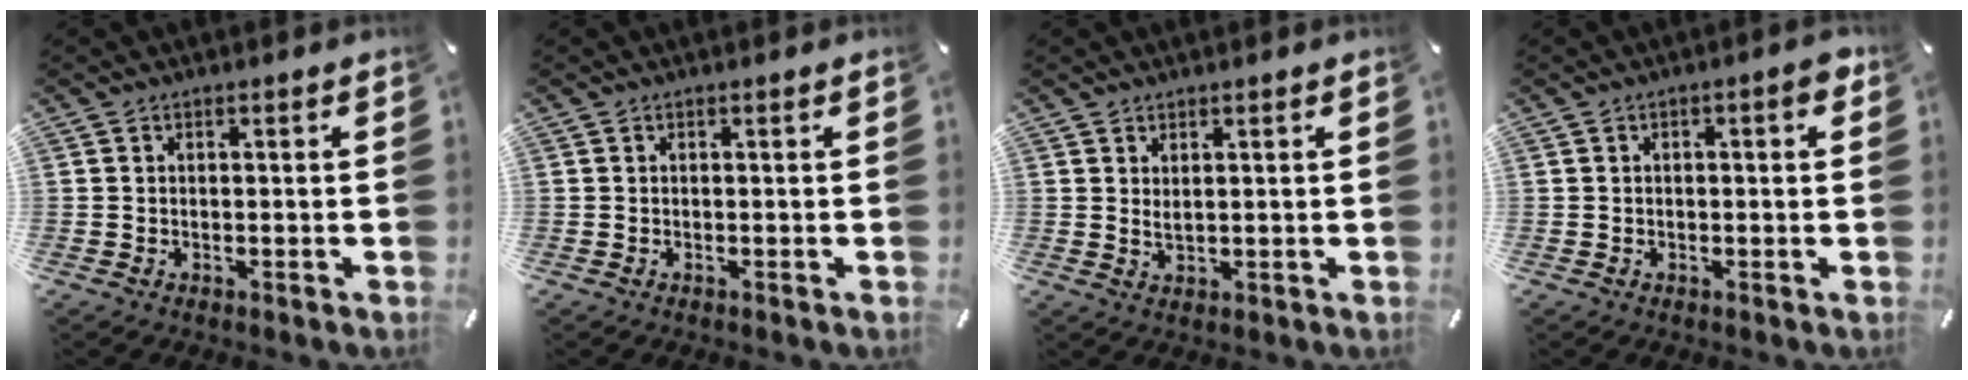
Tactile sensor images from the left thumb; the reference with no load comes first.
{"total": 0.0}
{"total": 1.7, "force": [1.1, 0.6, 1.1], "torque": [-0.023, 0.000, 0.020]}
{"total": 2.9, "force": [0.2, 1.1, 2.7], "torque": [-0.042, 0.005, 0.001]}